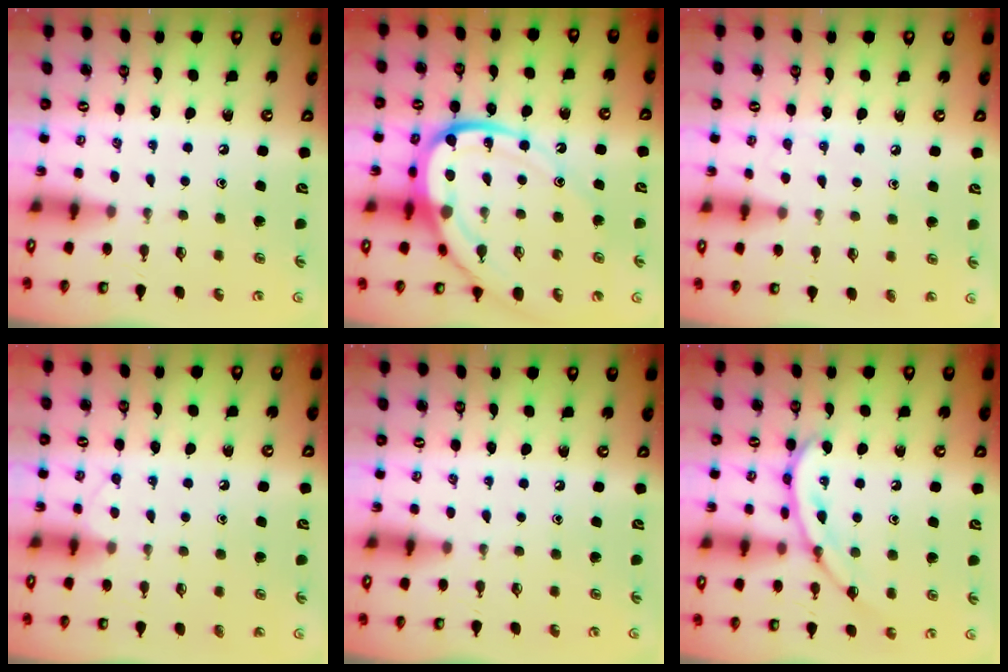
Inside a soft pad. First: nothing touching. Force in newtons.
{"total": 19.8, "press": 19.7, "slide": 2.1}
{"total": 4.6, "press": 4.5, "slide": 0.8}
{"total": 5.5, "press": 5.5, "slide": 0.6}
{"total": 0.0}
{"total": 11.6, "press": 11.5, "slide": 0.8}